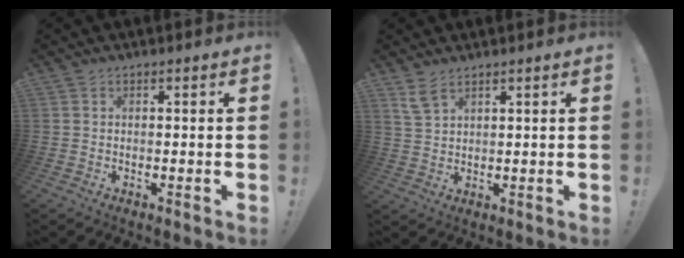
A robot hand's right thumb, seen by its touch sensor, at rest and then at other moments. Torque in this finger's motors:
{"motor_torque": [0.00, 0.00, 0.10, 0.09, 0.00]}